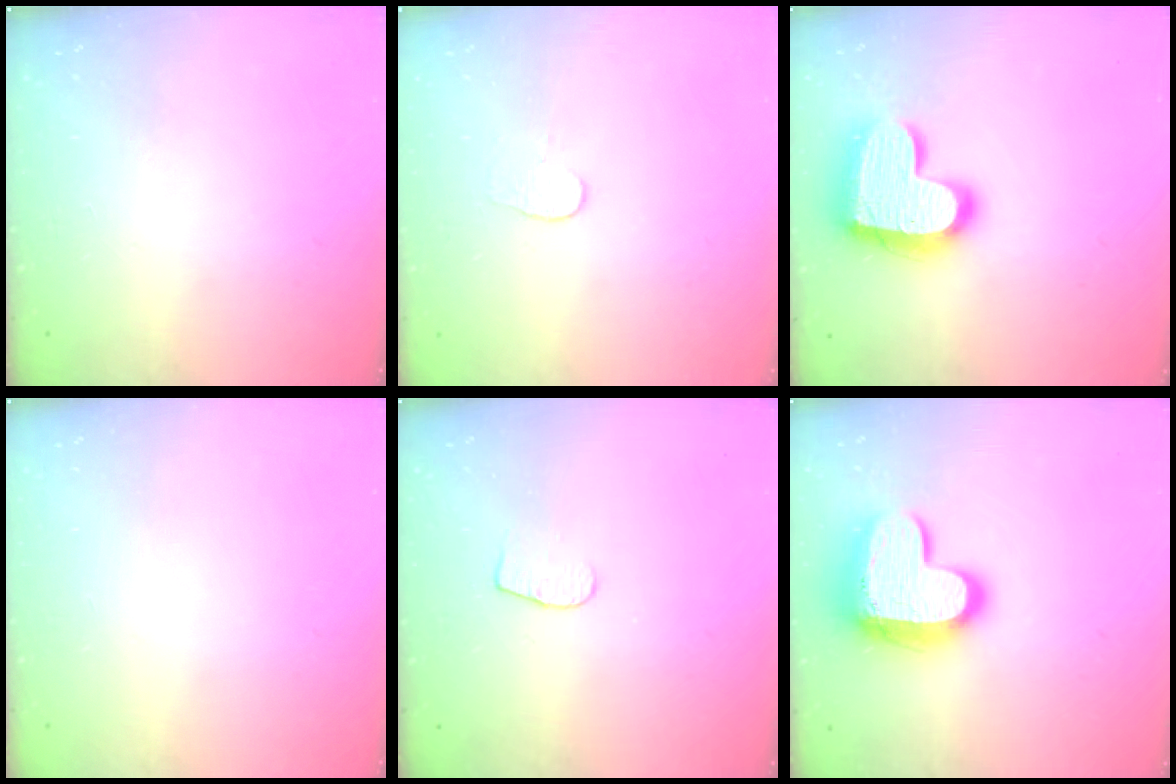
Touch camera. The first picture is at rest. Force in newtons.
{"total": 3.4, "press": 3.4, "slide": 0.3}
{"total": 19.1, "press": 19.0, "slide": 1.3}
{"total": 0.0}
{"total": 5.4, "press": 5.4, "slide": 0.5}
{"total": 16.3, "press": 16.3, "slide": 1.0}